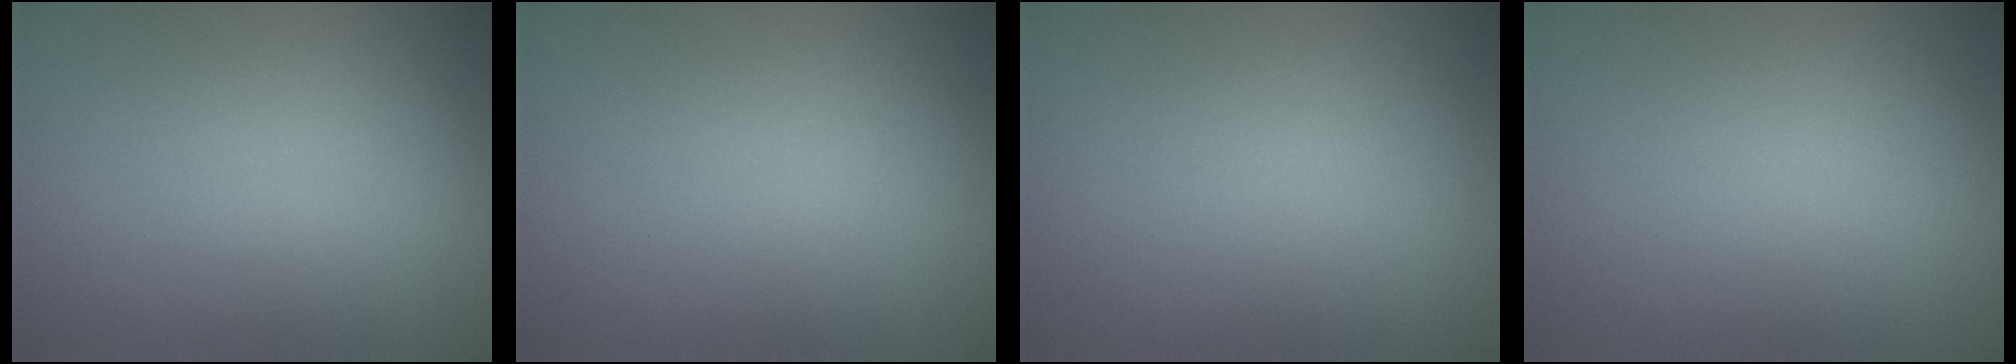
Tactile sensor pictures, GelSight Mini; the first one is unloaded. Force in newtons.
{"total": 0.0}
{"total": 0.0}
{"total": 0.0}